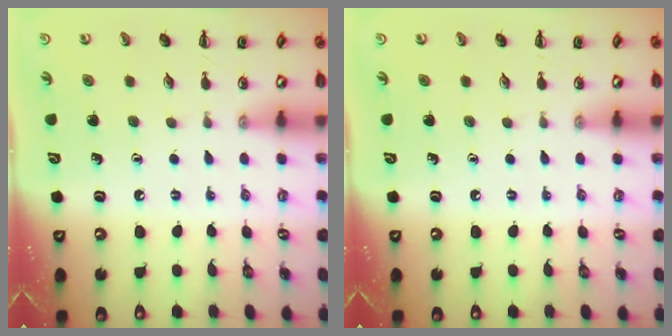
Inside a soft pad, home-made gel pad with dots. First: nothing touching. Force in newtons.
{"total": 0.0}